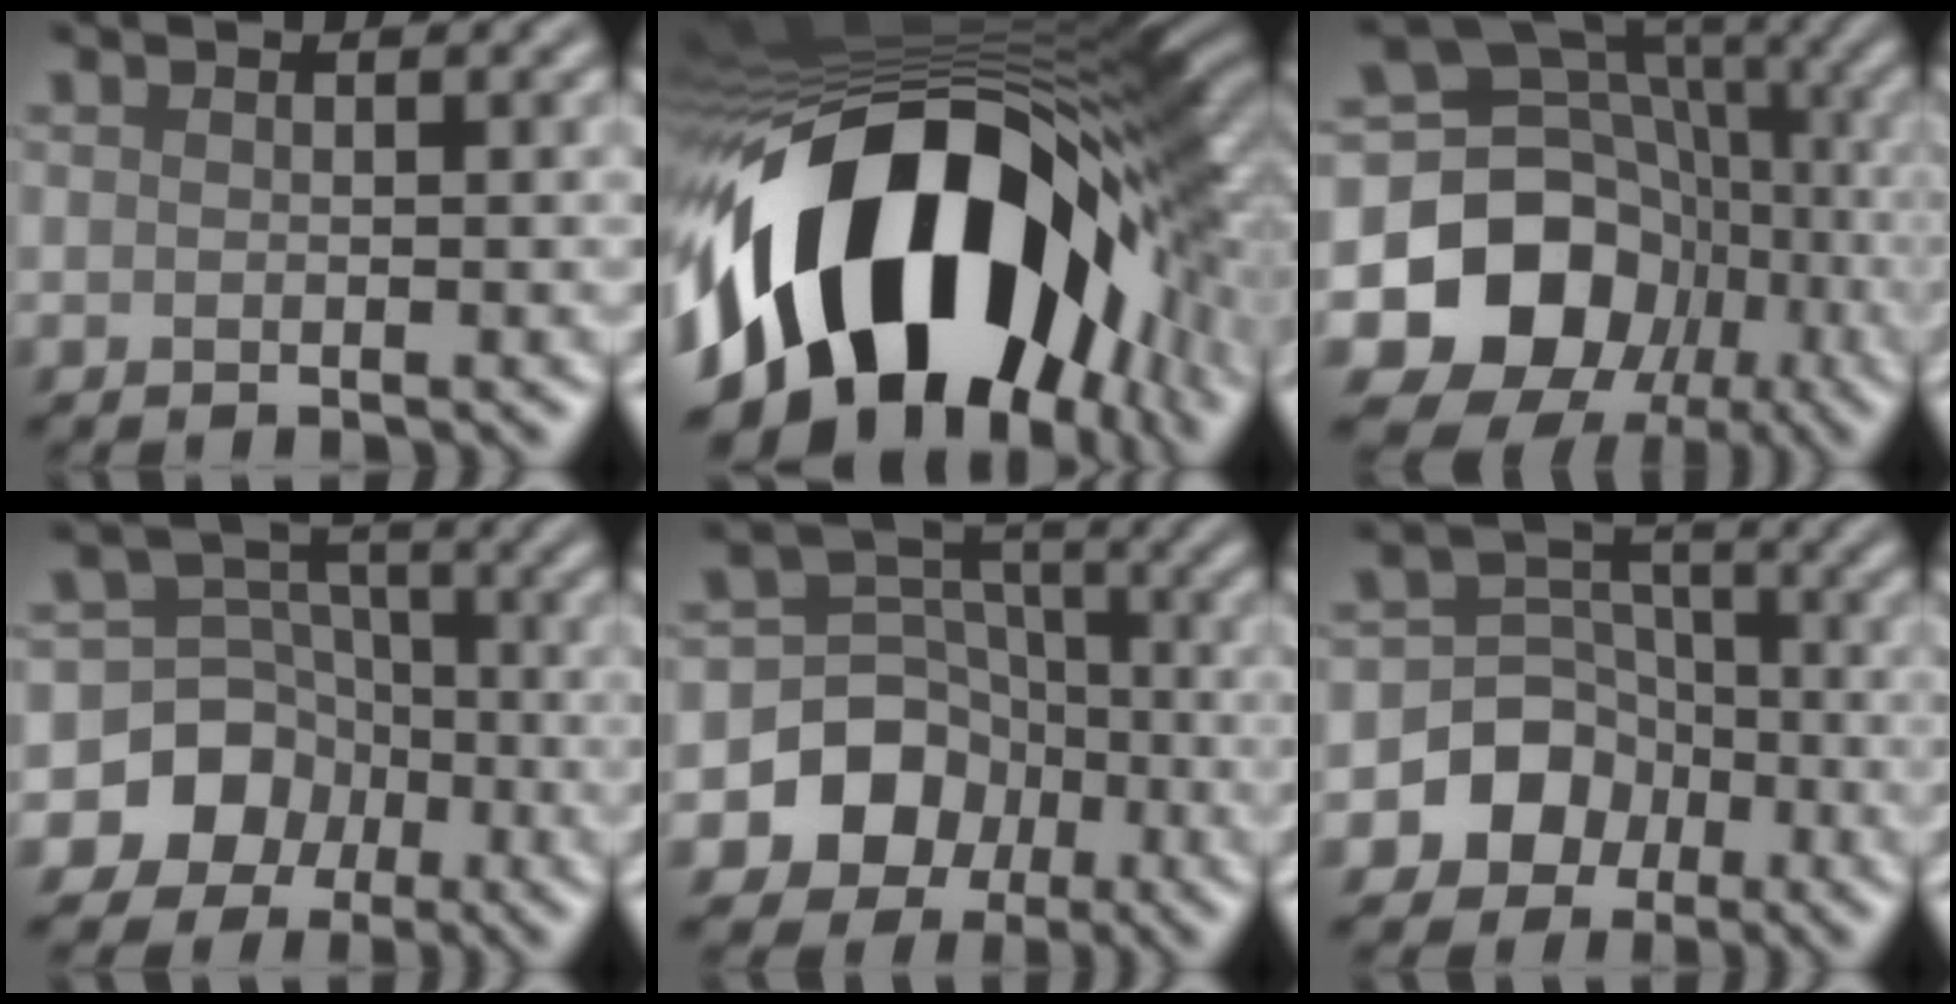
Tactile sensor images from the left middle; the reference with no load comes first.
{"total": 18.2, "force": [-4.9, 10.5, 14.0], "torque": [-0.242, -0.021, -0.076]}
{"total": 14.3, "force": [-3.6, 12.1, 6.8], "torque": [-0.131, -0.008, -0.068]}
{"total": 8.5, "force": [-3.6, 7.6, 1.3], "torque": [-0.008, 0.011, -0.081]}
{"total": 7.7, "force": [-3.1, 6.7, 2.1], "torque": [-0.013, 0.011, -0.083]}
{"total": 6.5, "force": [-2.8, 5.7, 1.5], "torque": [-0.001, 0.012, -0.079]}